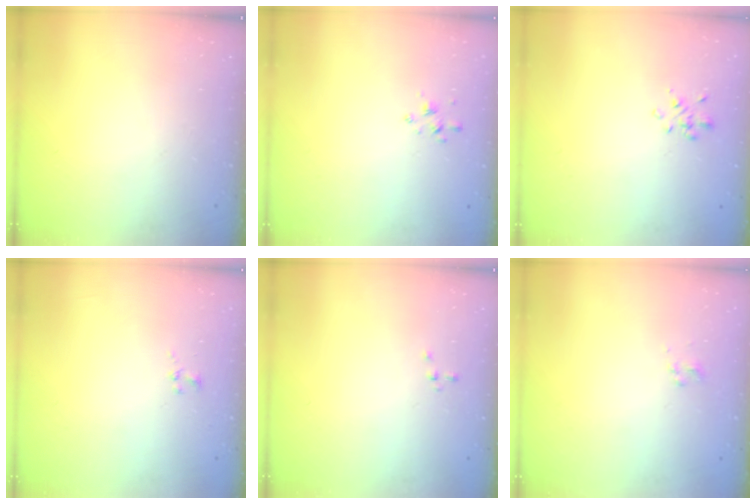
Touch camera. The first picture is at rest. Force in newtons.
{"total": 2.1, "press": 2.0, "slide": 0.7}
{"total": 1.6, "press": 1.5, "slide": 0.6}
{"total": 0.8, "press": 0.8, "slide": 0.3}
{"total": 0.0}
{"total": 2.5, "press": 2.4, "slide": 0.8}